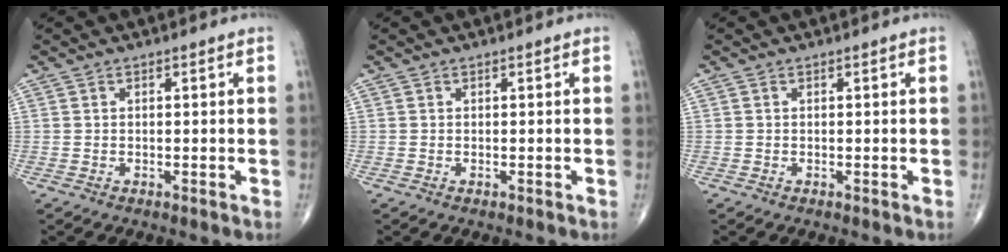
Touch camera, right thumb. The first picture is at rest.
{"total": 0.0}
{"total": 0.0}